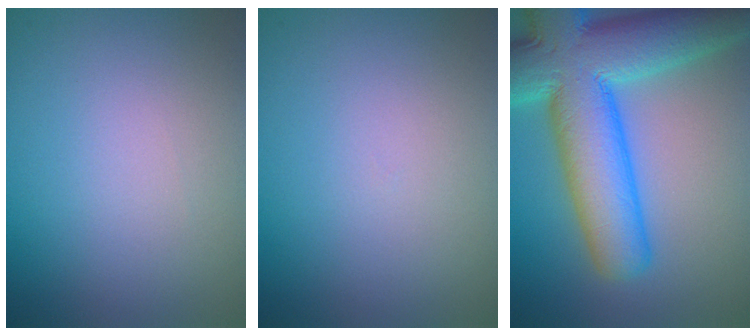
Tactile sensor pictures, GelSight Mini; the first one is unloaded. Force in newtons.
{"total": 0.0}
{"total": 13.2, "press": 13.2, "slide": 0.6}